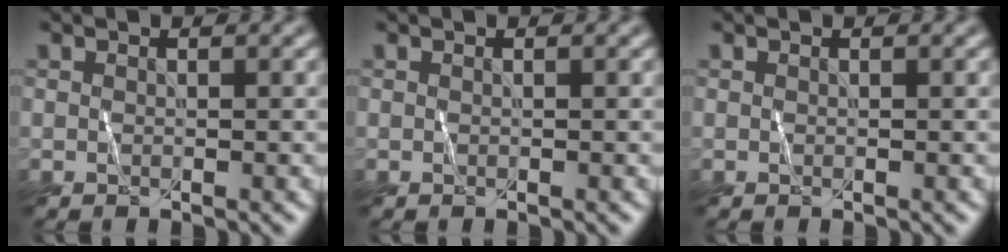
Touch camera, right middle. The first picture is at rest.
{"total": 0.0}
{"total": 0.0}